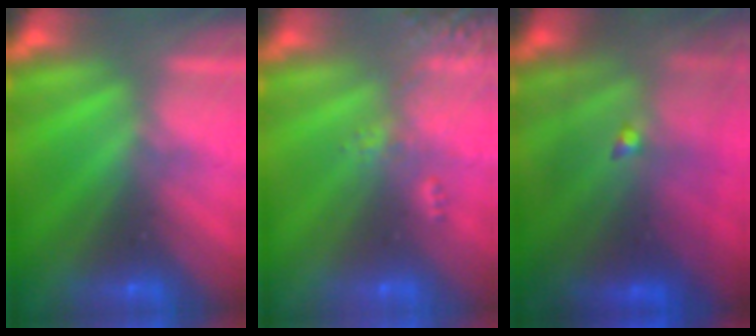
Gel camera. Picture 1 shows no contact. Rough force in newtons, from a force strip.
{"total": 2.4}
{"total": 7.3}